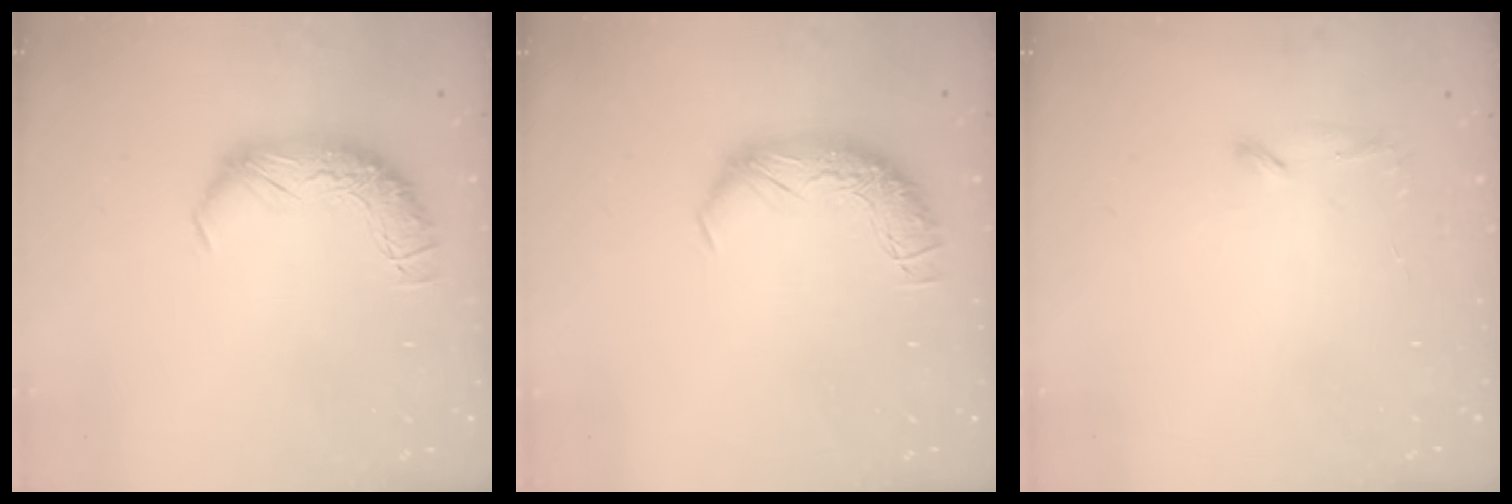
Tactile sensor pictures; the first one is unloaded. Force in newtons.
{"total": 0.0}
{"total": 7.2, "press": 7.2, "slide": 0.7}